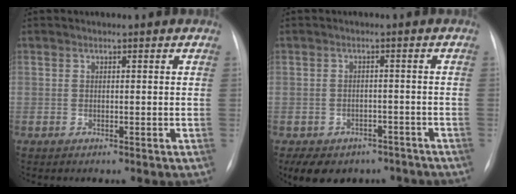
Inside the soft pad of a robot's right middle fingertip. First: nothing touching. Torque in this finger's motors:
{"motor_torque": [0.98, -0.99, 0.13, 0.06]}